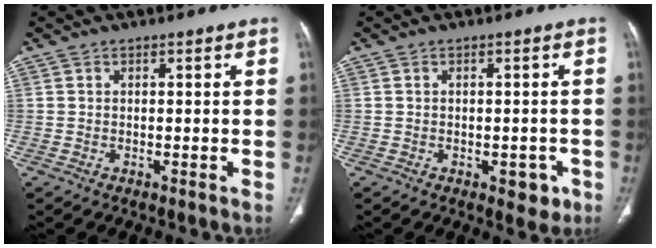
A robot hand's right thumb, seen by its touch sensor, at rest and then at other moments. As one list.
[{"total": 3.9, "force": [-1.7, 2.3, 2.6], "torque": [-0.012, 0.006, -0.016]}]